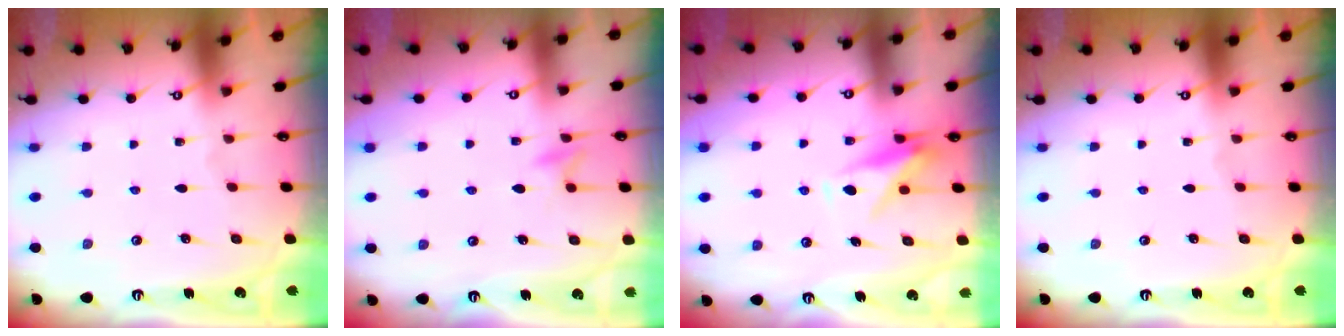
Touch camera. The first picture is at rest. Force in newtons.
{"total": 6.0, "press": 6.0, "slide": 0.7}
{"total": 9.0, "press": 9.0, "slide": 0.7}
{"total": 0.0}